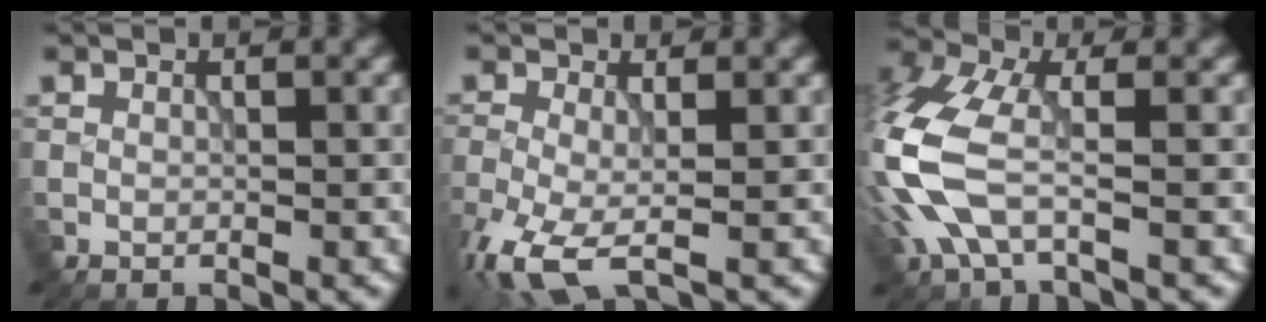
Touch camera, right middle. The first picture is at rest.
{"total": 6.3, "force": [-3.1, 2.5, 4.9], "torque": [-0.119, -0.021, -0.065]}
{"total": 6.8, "force": [-1.6, 3.3, 5.7], "torque": [-0.154, 0.007, -0.051]}